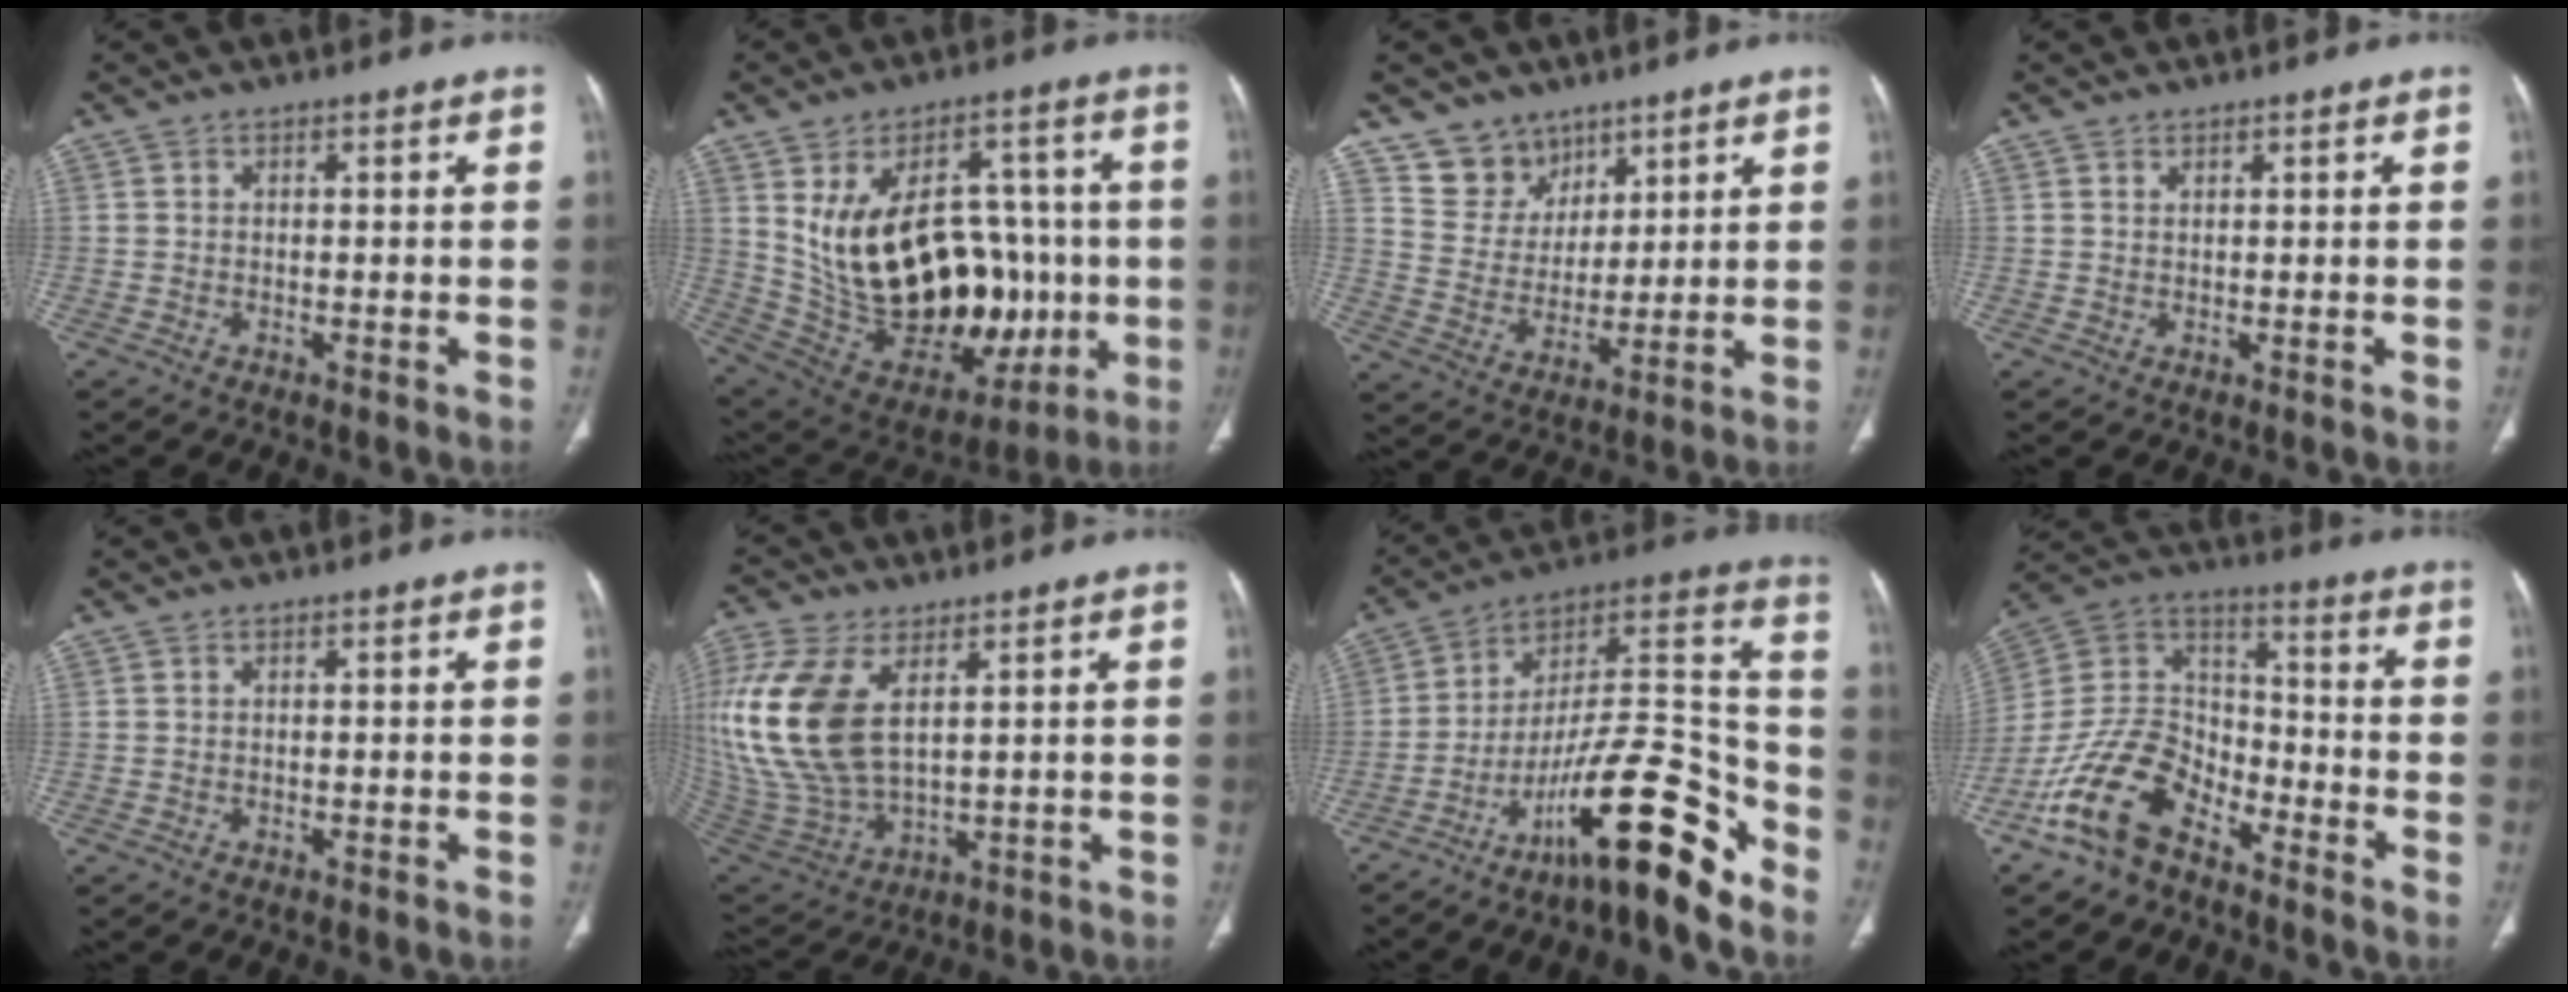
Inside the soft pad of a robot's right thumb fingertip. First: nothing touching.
{"total": 28.0, "force": [-0.6, 17.1, 22.1], "torque": [-0.343, 0.015, 0.035]}
{"total": 9.2, "force": [6.6, 6.3, 1.0], "torque": [0.026, -0.056, 0.135]}
{"total": 0.7, "force": [0.6, 0.3, 0.1], "torque": [0.000, -0.005, 0.011]}
{"total": 0.0}
{"total": 19.7, "force": [5.4, 10.5, 15.8], "torque": [-0.359, -0.024, 0.116]}
{"total": 21.2, "force": [-13.6, 4.7, 15.5], "torque": [-0.248, 0.110, -0.224]}
{"total": 15.2, "force": [-10.0, 8.4, 7.8], "torque": [-0.141, 0.081, -0.197]}